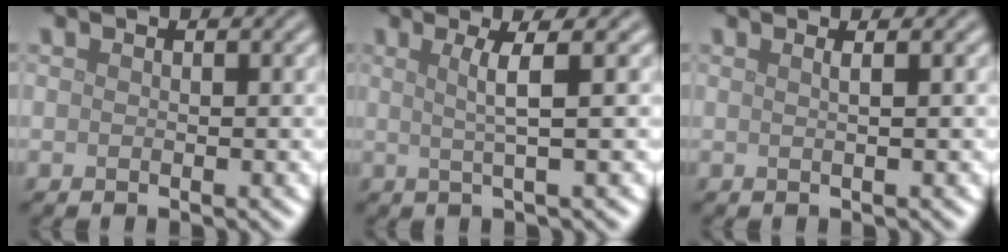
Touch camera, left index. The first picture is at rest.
{"total": 2.9, "force": [0.7, 0.5, 2.8], "torque": [-0.050, 0.003, 0.010]}
{"total": 1.5, "force": [0.7, 0.7, 1.2], "torque": [-0.007, 0.000, -0.007]}